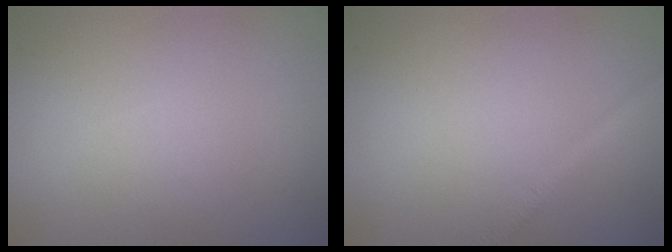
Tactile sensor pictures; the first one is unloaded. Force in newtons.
{"total": 1.8, "press": 1.8, "slide": 0.0}